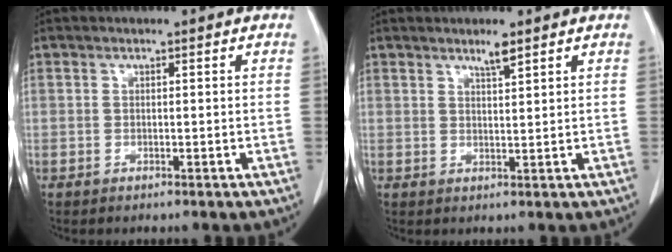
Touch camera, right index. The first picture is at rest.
{"total": 2.1, "force": [1.7, 0.0, 1.3], "torque": [-0.029, -0.002, 0.031]}